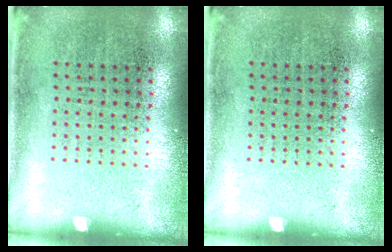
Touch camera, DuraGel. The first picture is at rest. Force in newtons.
{"total": 0.0}